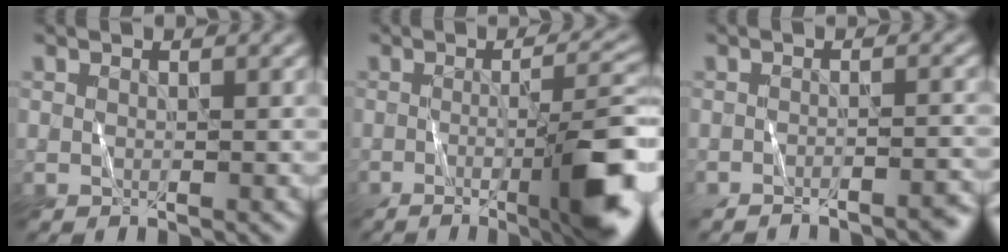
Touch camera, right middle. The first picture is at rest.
{"total": 9.0, "force": [-2.5, 1.8, 8.5], "torque": [-0.096, 0.007, -0.042]}
{"total": 2.4, "force": [-2.3, 0.2, 0.7], "torque": [0.003, 0.002, -0.038]}